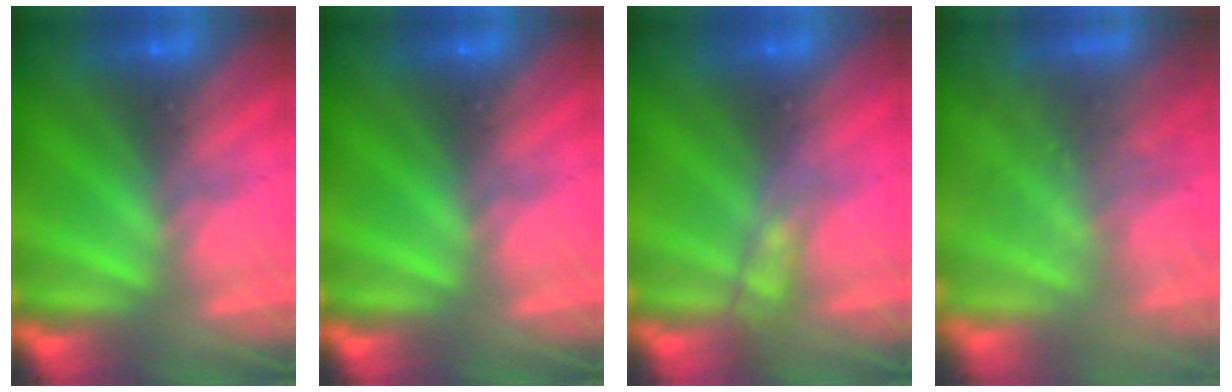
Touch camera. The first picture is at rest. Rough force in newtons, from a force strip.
{"total": 0.0}
{"total": 2.8}
{"total": 11.7}